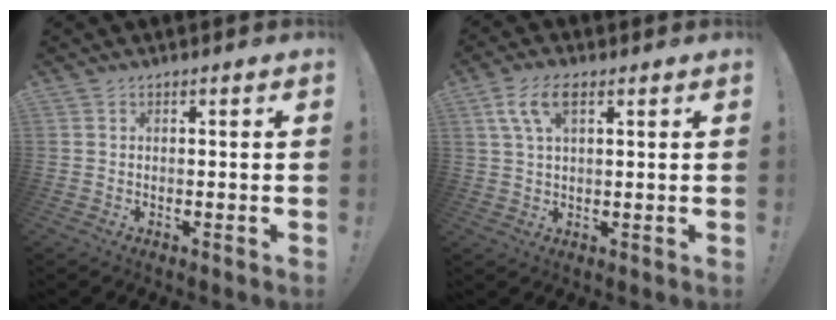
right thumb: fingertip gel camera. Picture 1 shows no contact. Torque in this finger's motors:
{"motor_torque": [0.02, 0.01, 0.17, -0.03, 0.00]}